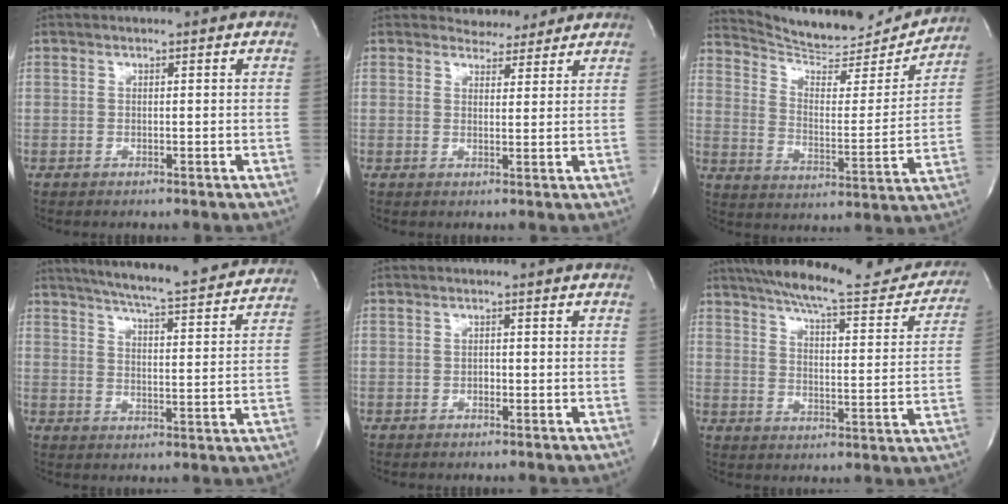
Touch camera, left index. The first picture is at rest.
{"total": 4.0, "force": [3.7, 1.4, 0.0], "torque": [0.000, -0.001, 0.048]}
{"total": 18.6, "force": [17.9, 2.8, 3.9], "torque": [-0.062, -0.039, 0.256]}
{"total": 21.3, "force": [19.5, 1.8, 8.4], "torque": [-0.133, -0.027, 0.248]}
{"total": 0.6, "force": [-0.2, 0.4, 0.3], "torque": [-0.003, 0.003, -0.006]}
{"total": 22.3, "force": [19.8, 3.7, 9.6], "torque": [-0.141, -0.030, 0.252]}